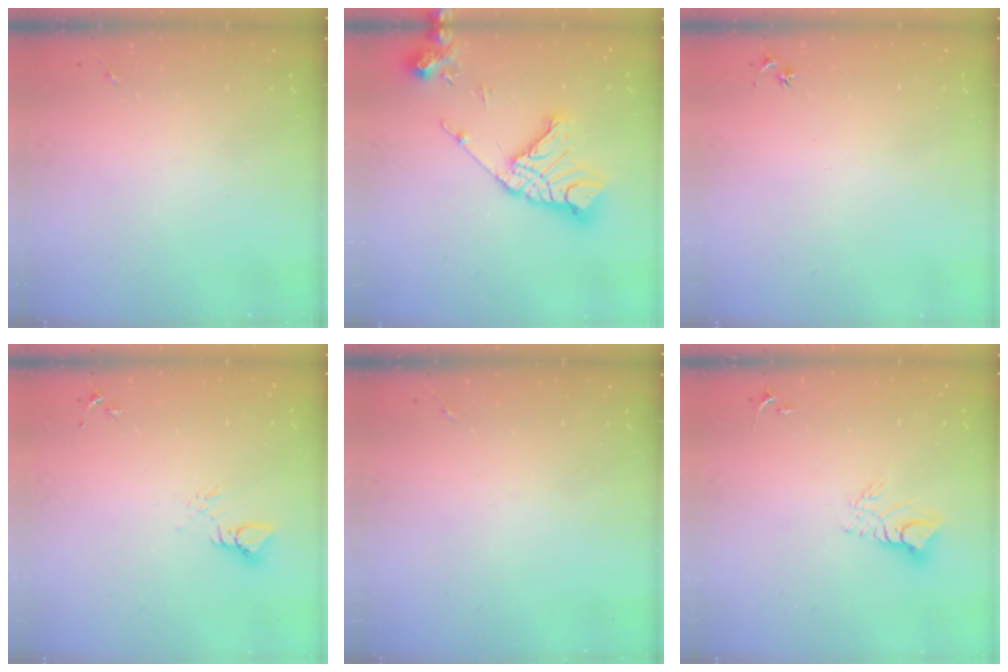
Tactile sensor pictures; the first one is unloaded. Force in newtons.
{"total": 18.0, "press": 17.9, "slide": 2.5}
{"total": 3.0, "press": 2.9, "slide": 0.4}
{"total": 3.7, "press": 3.7, "slide": 0.1}
{"total": 0.0}
{"total": 8.6, "press": 8.6, "slide": 0.8}